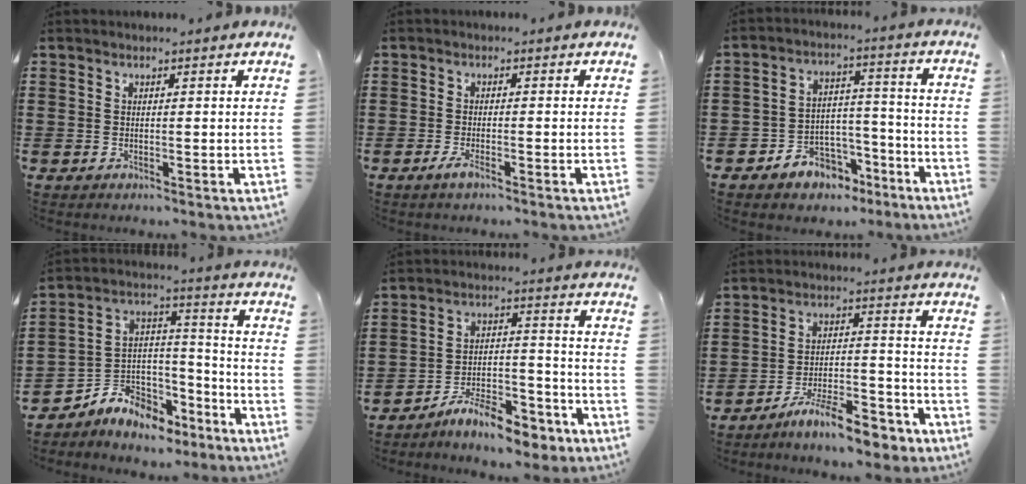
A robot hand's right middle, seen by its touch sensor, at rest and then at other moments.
{"total": 1.8, "force": [-1.1, 0.3, 1.5], "torque": [-0.033, -0.006, -0.021]}
{"total": 5.1, "force": [-4.1, 3.1, 0.5], "torque": [-0.016, 0.015, -0.078]}
{"total": 6.0, "force": [-5.3, 2.7, -0.9], "torque": [-0.001, 0.002, -0.105]}
{"total": 8.8, "force": [-7.7, 2.1, 3.6], "torque": [-0.055, 0.026, -0.142]}
{"total": 9.3, "force": [-7.9, 1.7, 4.7], "torque": [-0.075, 0.022, -0.144]}